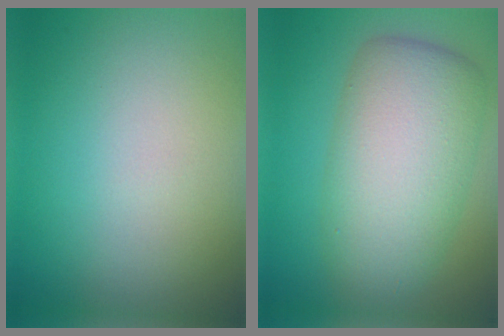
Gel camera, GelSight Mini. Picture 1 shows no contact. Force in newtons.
{"total": 8.7, "press": 8.7, "slide": 0.2}